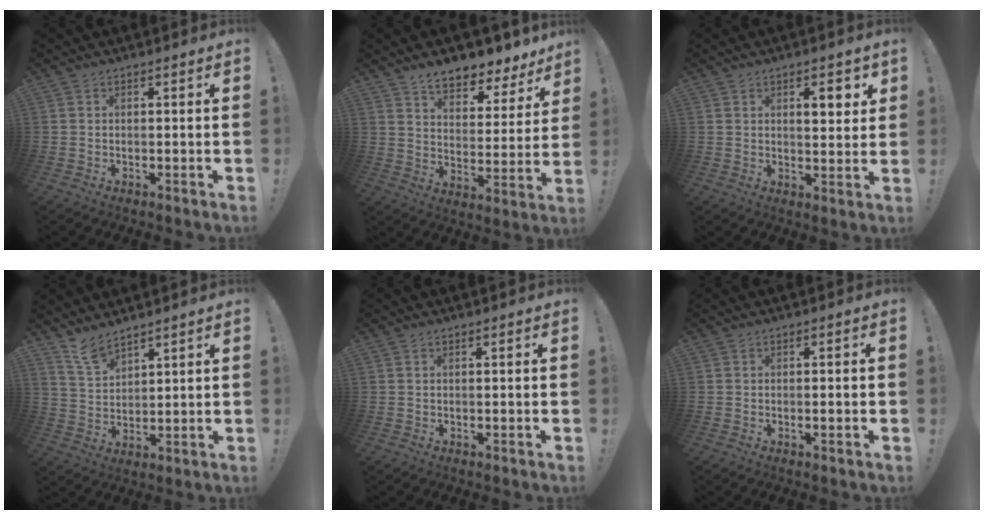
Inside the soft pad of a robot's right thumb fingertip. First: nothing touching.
{"total": 9.7, "force": [8.4, 3.3, 3.5], "torque": [-0.054, -0.071, 0.148]}
{"total": 5.6, "force": [2.6, 2.3, 4.4], "torque": [-0.053, -0.010, 0.036]}
{"total": 6.9, "force": [6.0, 2.2, 2.5], "torque": [-0.055, -0.036, 0.115]}
{"total": 0.0}
{"total": 1.6, "force": [-0.3, -0.1, 1.5], "torque": [-0.018, -0.002, -0.008]}